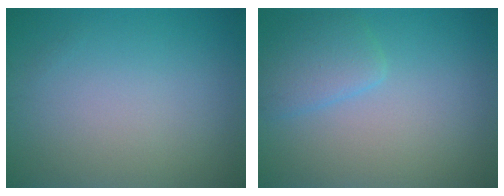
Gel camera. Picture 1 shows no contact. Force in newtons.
{"total": 2.6, "press": 2.6, "slide": 0.2}